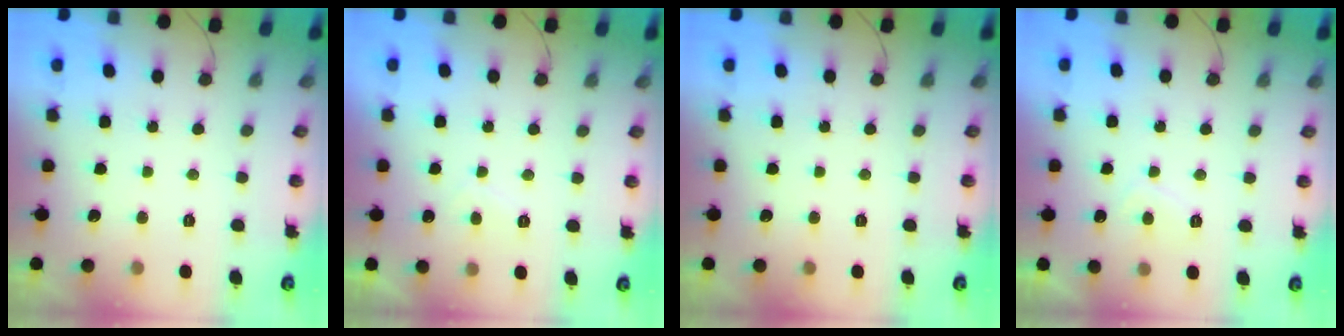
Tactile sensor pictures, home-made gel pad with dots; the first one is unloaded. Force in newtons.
{"total": 1.1, "press": 0.9, "slide": 0.6}
{"total": 0.0}
{"total": 2.9, "press": 2.8, "slide": 0.8}